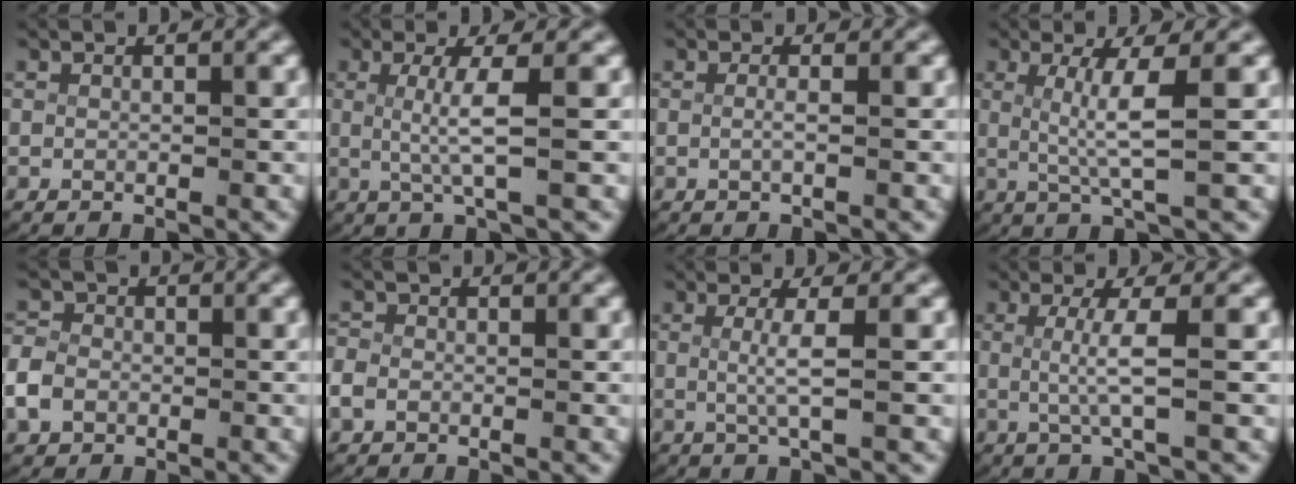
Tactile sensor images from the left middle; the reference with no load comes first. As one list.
[{"total": 3.7, "force": [0.1, -0.2, 3.7], "torque": [-0.074, -0.008, 0.006]}, {"total": 1.1, "force": [-0.4, -0.2, 1.0], "torque": [-0.026, -0.007, -0.006]}, {"total": 4.3, "force": [0.7, -0.1, 4.3], "torque": [-0.076, -0.009, 0.018]}, {"total": 2.9, "force": [-0.8, 2.5, 1.1], "torque": [-0.039, -0.006, -0.015]}, {"total": 1.8, "force": [-0.5, 1.5, 0.8], "torque": [-0.032, -0.005, -0.009]}, {"total": 2.7, "force": [0.2, -0.3, 2.7], "torque": [-0.059, -0.009, 0.010]}, {"total": 3.4, "force": [0.1, -0.3, 3.3], "torque": [-0.070, -0.006, 0.005]}]